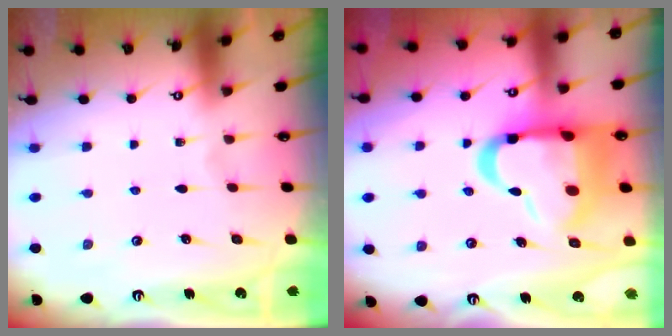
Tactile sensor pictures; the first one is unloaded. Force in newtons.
{"total": 20.4, "press": 20.3, "slide": 2.4}